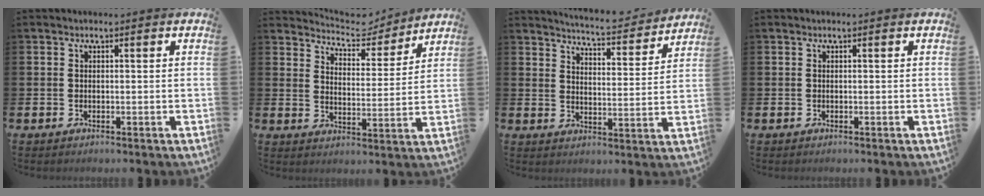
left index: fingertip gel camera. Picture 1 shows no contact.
{"total": 5.7, "force": [5.4, 1.5, 0.5], "torque": [-0.026, -0.045, 0.091]}
{"total": 5.7, "force": [5.6, 0.2, 0.9], "torque": [-0.028, -0.046, 0.094]}
{"total": 0.0}